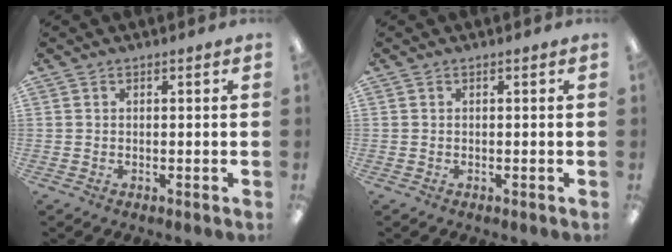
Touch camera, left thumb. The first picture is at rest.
{"total": 0.0}